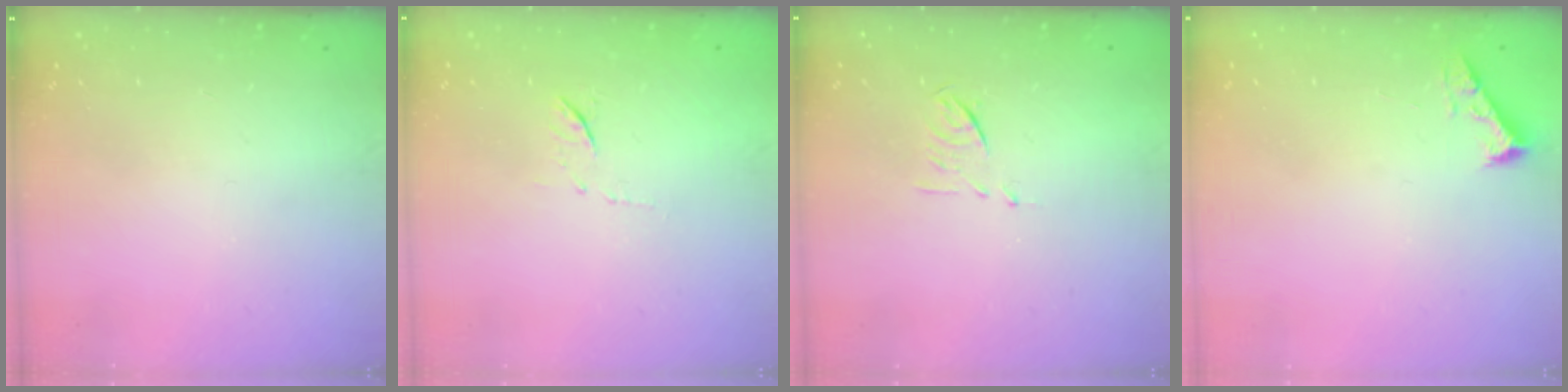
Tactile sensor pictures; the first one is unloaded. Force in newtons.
{"total": 6.3, "press": 6.3, "slide": 0.7}
{"total": 5.1, "press": 5.0, "slide": 1.1}
{"total": 2.5, "press": 2.5, "slide": 0.3}